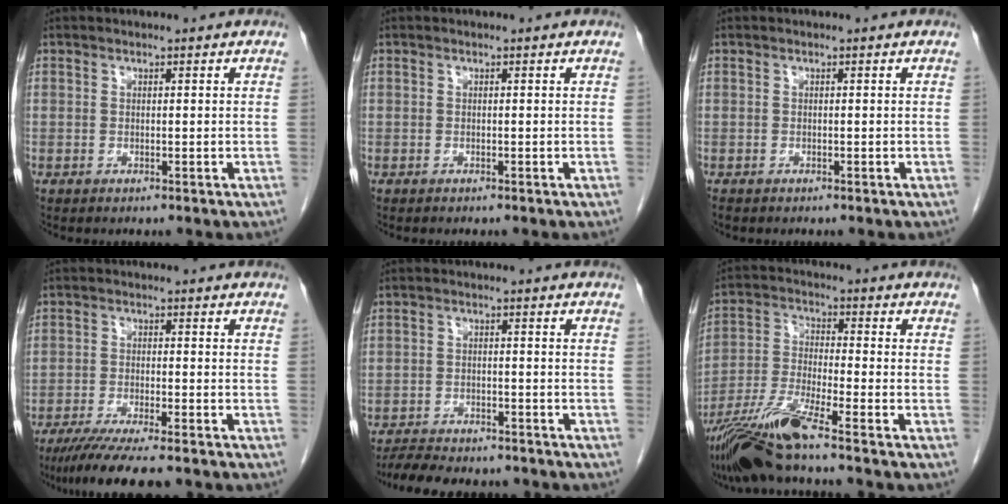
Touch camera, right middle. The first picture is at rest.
{"total": 0.0}
{"total": 0.9, "force": [-0.7, 0.5, 0.3], "torque": [-0.008, -0.001, -0.012]}
{"total": 9.8, "force": [-7.9, 0.7, 5.8], "torque": [-0.086, -0.023, -0.125]}
{"total": 10.5, "force": [-9.5, 2.6, 3.7], "torque": [-0.059, 0.001, -0.136]}
{"total": 10.0, "force": [-7.8, -0.8, 6.3], "torque": [-0.132, -0.026, -0.150]}